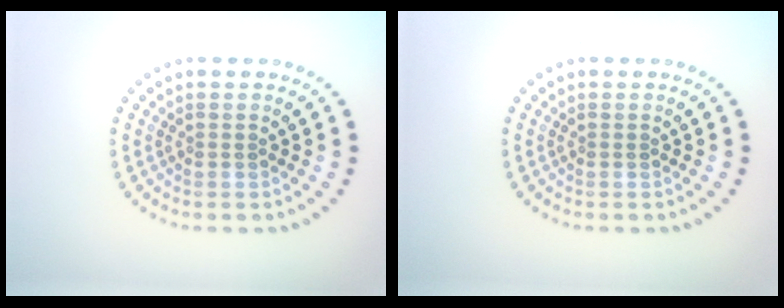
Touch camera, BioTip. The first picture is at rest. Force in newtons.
{"total": 0.0}